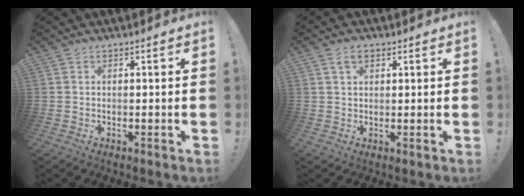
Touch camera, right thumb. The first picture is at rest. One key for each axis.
{"total": 3.8, "fx": 1.9, "fy": 2.3, "fz": 2.4, "tx": -0.048, "ty": 0.005, "tz": 0.036}